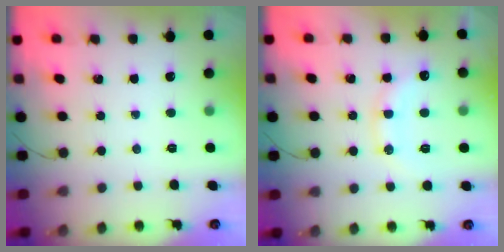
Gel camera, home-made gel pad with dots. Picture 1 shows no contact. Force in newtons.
{"total": 13.2, "press": 13.2, "slide": 0.8}